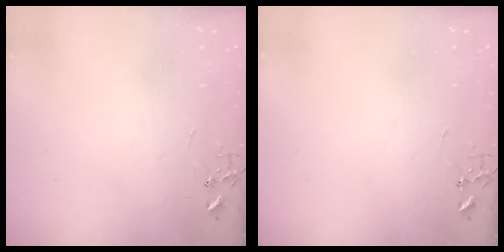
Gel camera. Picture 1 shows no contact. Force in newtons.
{"total": 0.0}